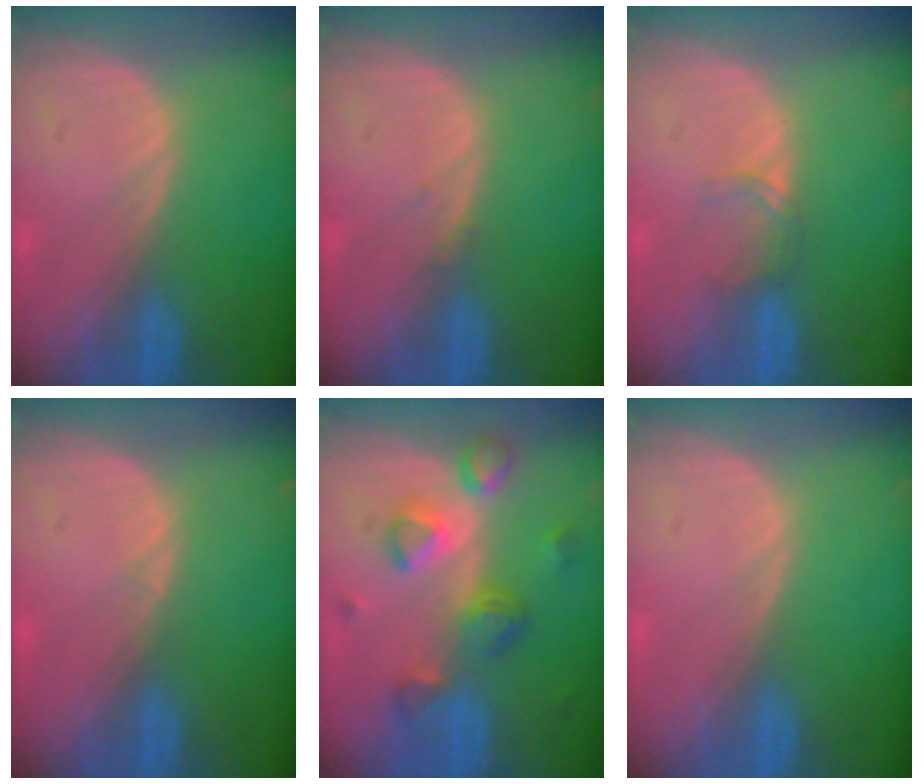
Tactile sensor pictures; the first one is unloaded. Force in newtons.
{"total": 0.6, "press": 0.5, "slide": 0.1}
{"total": 1.9, "press": 1.9, "slide": 0.3}
{"total": 0.5, "press": 0.4, "slide": 0.4}
{"total": 7.9, "press": 7.0, "slide": 3.6}
{"total": 0.0}